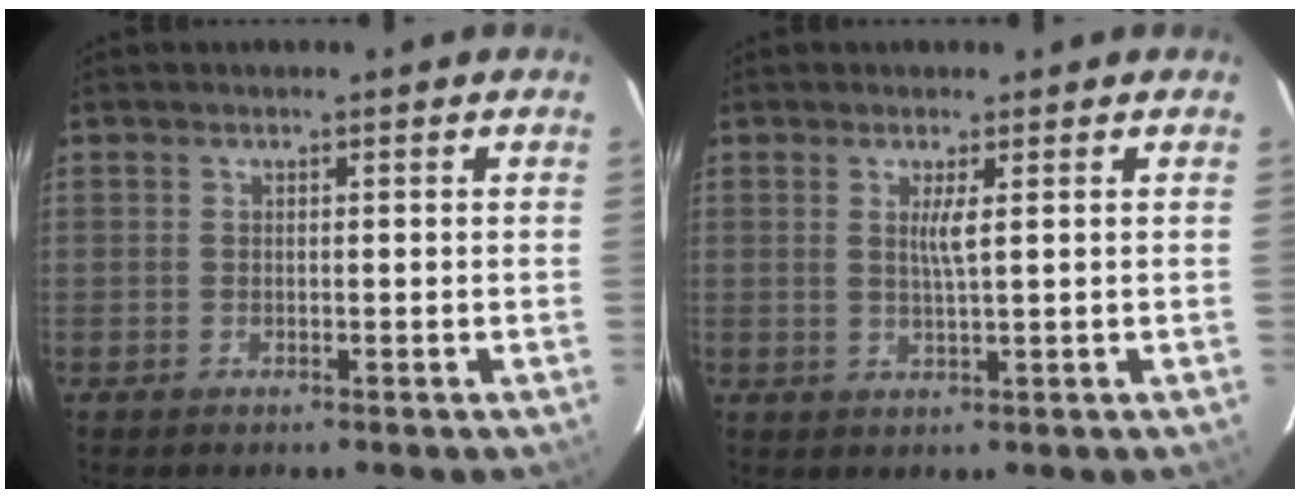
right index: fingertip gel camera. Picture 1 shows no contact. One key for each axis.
{"total": 2.4, "fx": 0.8, "fy": -0.4, "fz": 2.2, "tx": -0.039, "ty": -0.005, "tz": 0.014}